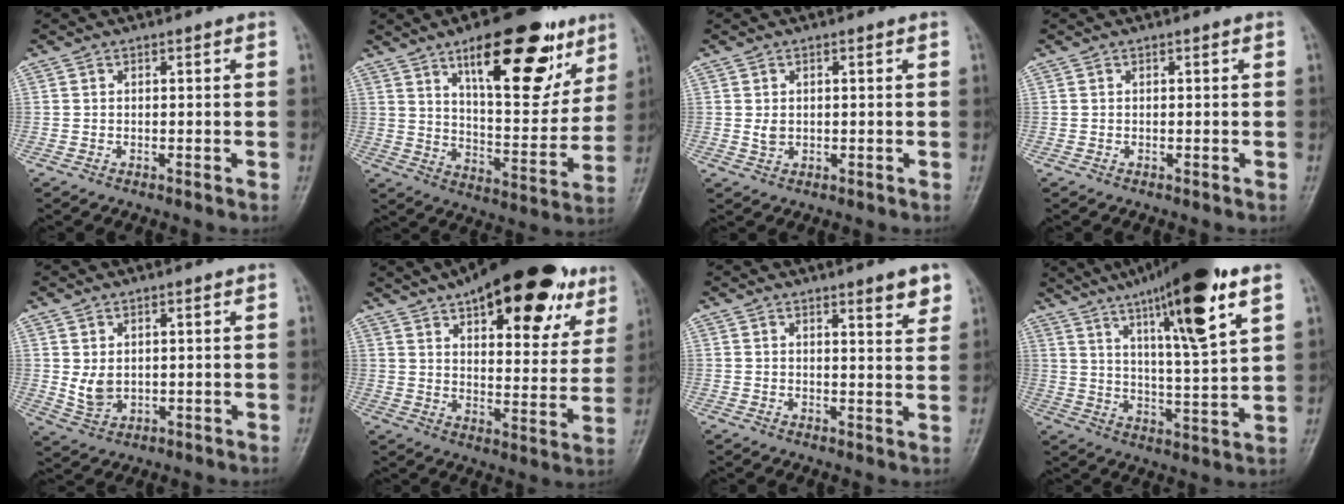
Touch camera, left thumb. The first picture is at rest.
{"total": 22.1, "force": [12.1, 8.8, 16.3], "torque": [-0.187, -0.049, 0.189]}
{"total": 2.7, "force": [0.2, 2.1, 1.8], "torque": [-0.022, -0.004, 0.009]}
{"total": 0.0}
{"total": 4.2, "force": [0.6, 3.1, 2.8], "torque": [-0.035, -0.009, 0.021]}
{"total": 26.6, "force": [15.8, 10.9, 18.5], "torque": [-0.223, -0.024, 0.224]}
{"total": 4.8, "force": [3.2, 1.0, 3.4], "torque": [-0.035, -0.021, 0.041]}
{"total": 19.7, "force": [11.0, 2.6, 16.1], "torque": [-0.246, -0.033, 0.178]}